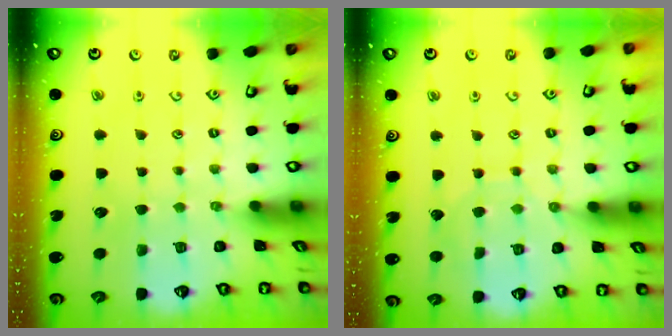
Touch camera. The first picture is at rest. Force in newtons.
{"total": 5.0, "press": 5.0, "slide": 0.6}